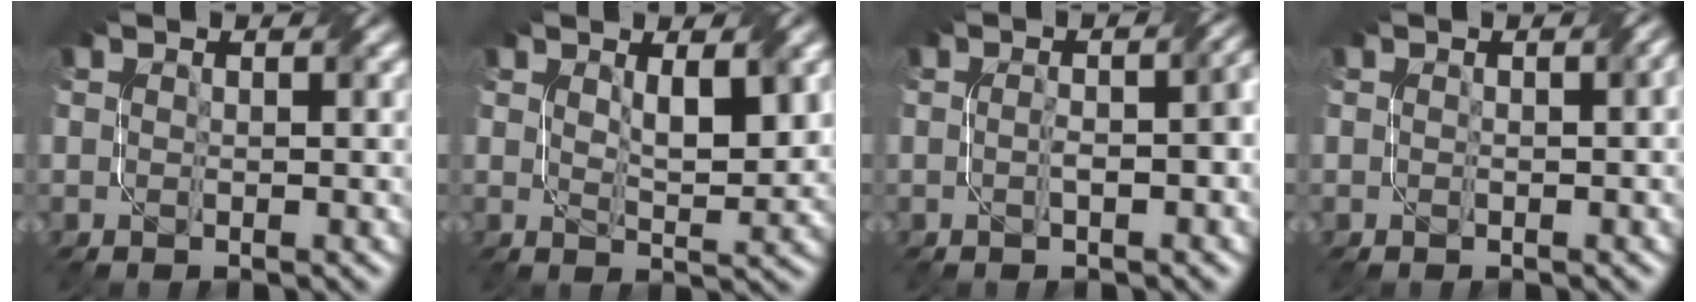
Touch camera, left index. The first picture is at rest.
{"total": 3.4, "force": [1.3, 1.1, 3.0], "torque": [-0.056, -0.006, 0.026]}
{"total": 3.5, "force": [-0.4, 1.2, 3.2], "torque": [-0.033, 0.014, -0.008]}
{"total": 1.3, "force": [0.1, 0.3, 1.2], "torque": [-0.015, 0.000, 0.002]}